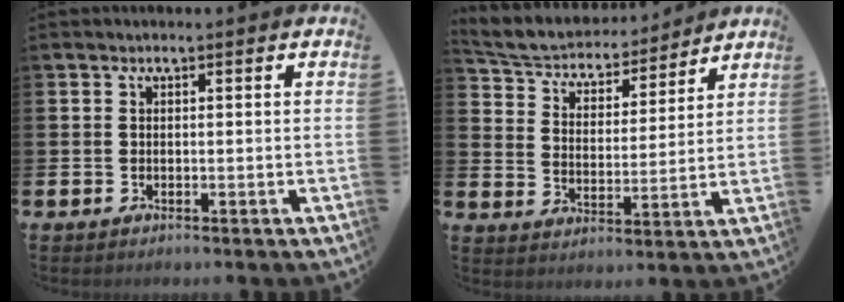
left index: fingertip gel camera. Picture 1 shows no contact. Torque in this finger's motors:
{"motor_torque": [-0.05, -0.77, 0.07, 0.07]}